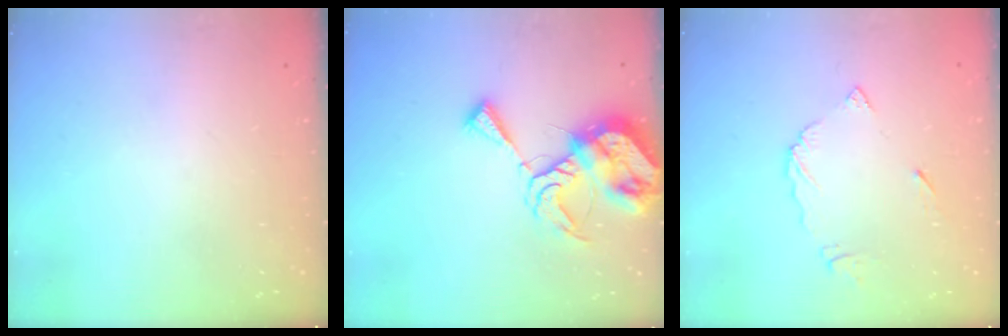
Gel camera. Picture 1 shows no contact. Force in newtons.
{"total": 11.5, "press": 11.4, "slide": 1.4}
{"total": 7.1, "press": 7.1, "slide": 0.9}